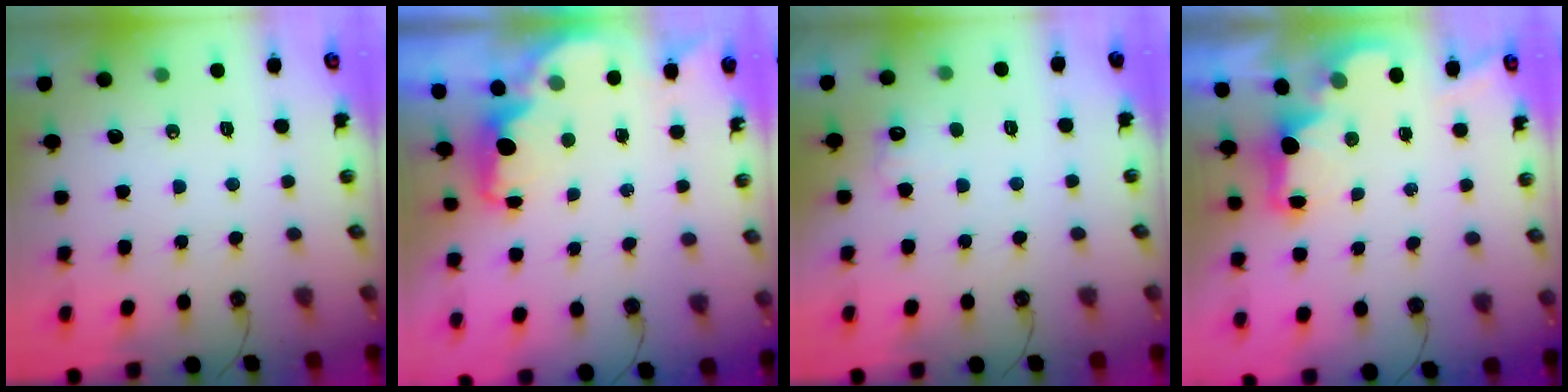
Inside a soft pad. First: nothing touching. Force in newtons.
{"total": 1.8, "press": 1.6, "slide": 0.7}
{"total": 6.1, "press": 6.0, "slide": 1.2}
{"total": 2.2, "press": 2.1, "slide": 0.8}